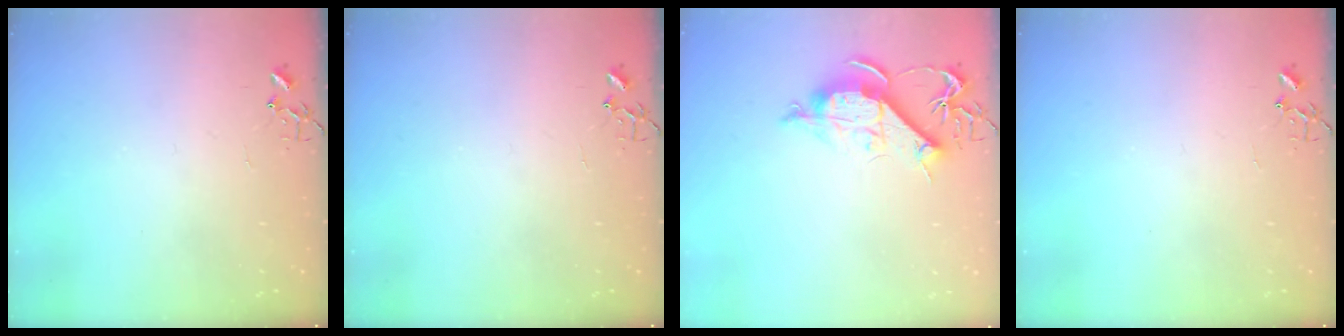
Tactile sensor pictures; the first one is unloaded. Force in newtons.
{"total": 0.0}
{"total": 10.3, "press": 10.2, "slide": 0.8}
{"total": 0.0}